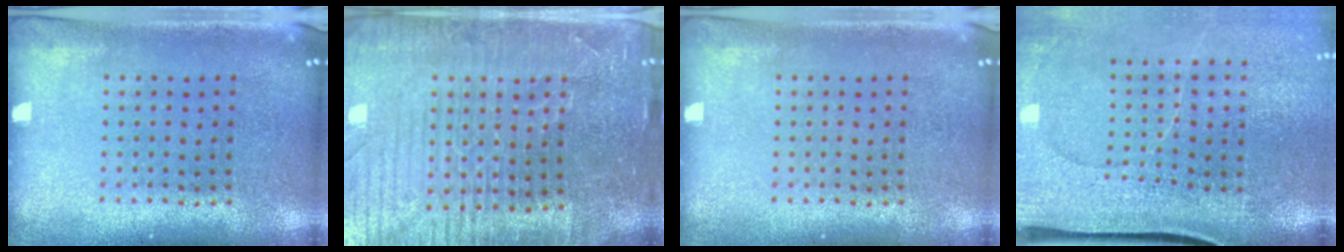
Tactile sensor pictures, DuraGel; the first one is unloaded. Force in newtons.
{"total": 4.7, "press": 4.4, "slide": 1.7}
{"total": 0.0}
{"total": 4.0, "press": 3.3, "slide": 2.3}